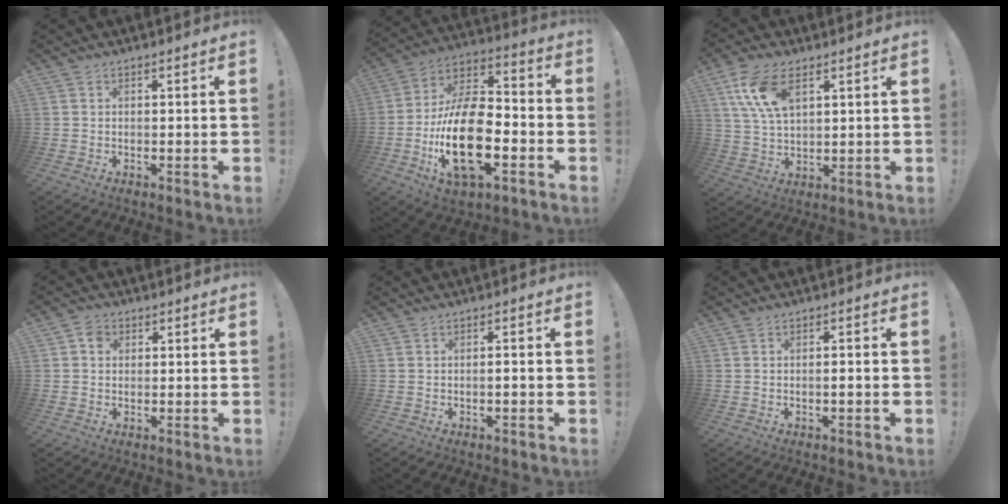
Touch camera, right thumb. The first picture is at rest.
{"total": 22.5, "force": [-6.1, 11.8, 18.1], "torque": [-0.350, 0.026, -0.103]}
{"total": 12.4, "force": [5.6, 6.6, 8.9], "torque": [-0.176, -0.009, 0.107]}
{"total": 3.2, "force": [0.7, 2.7, 1.6], "torque": [-0.021, 0.004, 0.011]}
{"total": 1.5, "force": [-0.9, -0.1, 1.3], "torque": [-0.024, 0.002, -0.016]}
{"total": 1.8, "force": [-0.9, -0.1, 1.6], "torque": [-0.029, 0.001, -0.016]}